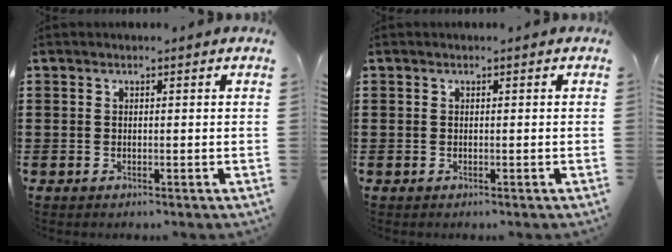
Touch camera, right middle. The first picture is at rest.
{"total": 0.0}